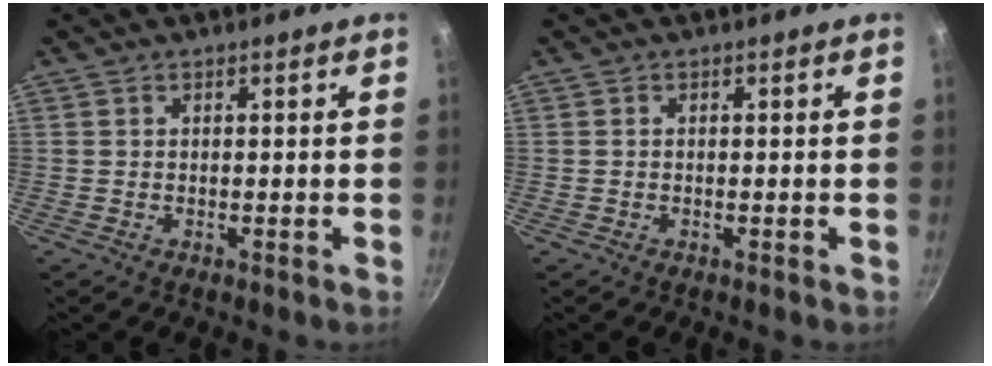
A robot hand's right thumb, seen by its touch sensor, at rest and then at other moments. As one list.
[{"total": 0.0}]